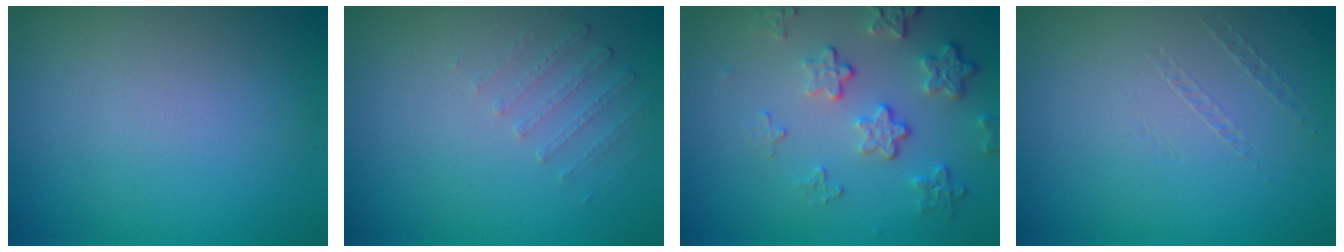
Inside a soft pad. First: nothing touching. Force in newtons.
{"total": 1.1, "press": 0.7, "slide": 0.8}
{"total": 4.2, "press": 3.1, "slide": 2.8}
{"total": 0.5, "press": 0.2, "slide": 0.5}